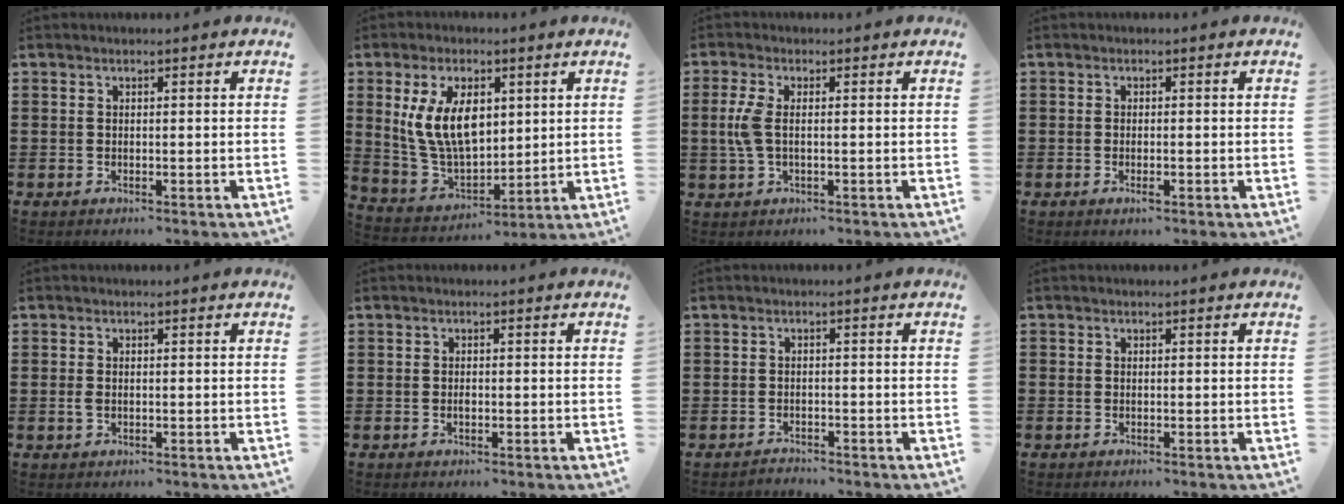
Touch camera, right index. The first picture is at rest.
{"total": 11.0, "force": [3.0, 6.6, 8.3], "torque": [-0.200, 0.011, 0.054]}
{"total": 4.1, "force": [-0.1, 1.5, 3.8], "torque": [-0.098, -0.008, -0.010]}
{"total": 1.2, "force": [-0.5, 0.4, 1.1], "torque": [-0.020, -0.005, -0.008]}
{"total": 1.2, "force": [-0.2, 0.8, 0.9], "torque": [-0.026, 0.001, -0.007]}
{"total": 0.7, "force": [-0.2, 0.3, 0.6], "torque": [-0.012, -0.002, -0.003]}
{"total": 1.2, "force": [-1.2, 0.2, -0.1], "torque": [-0.003, 0.005, -0.027]}
{"total": 0.0}